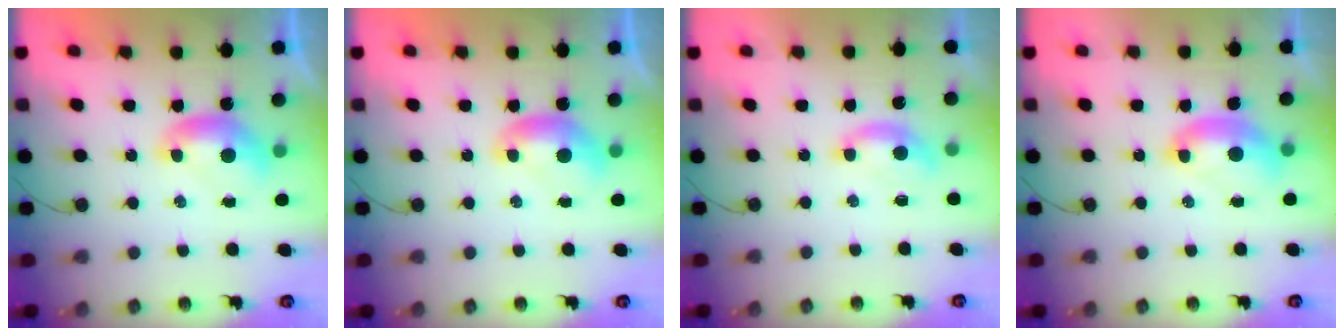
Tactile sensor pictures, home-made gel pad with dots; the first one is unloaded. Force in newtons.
{"total": 0.0}
{"total": 0.9, "press": 0.7, "slide": 0.6}
{"total": 2.9, "press": 2.8, "slide": 0.6}